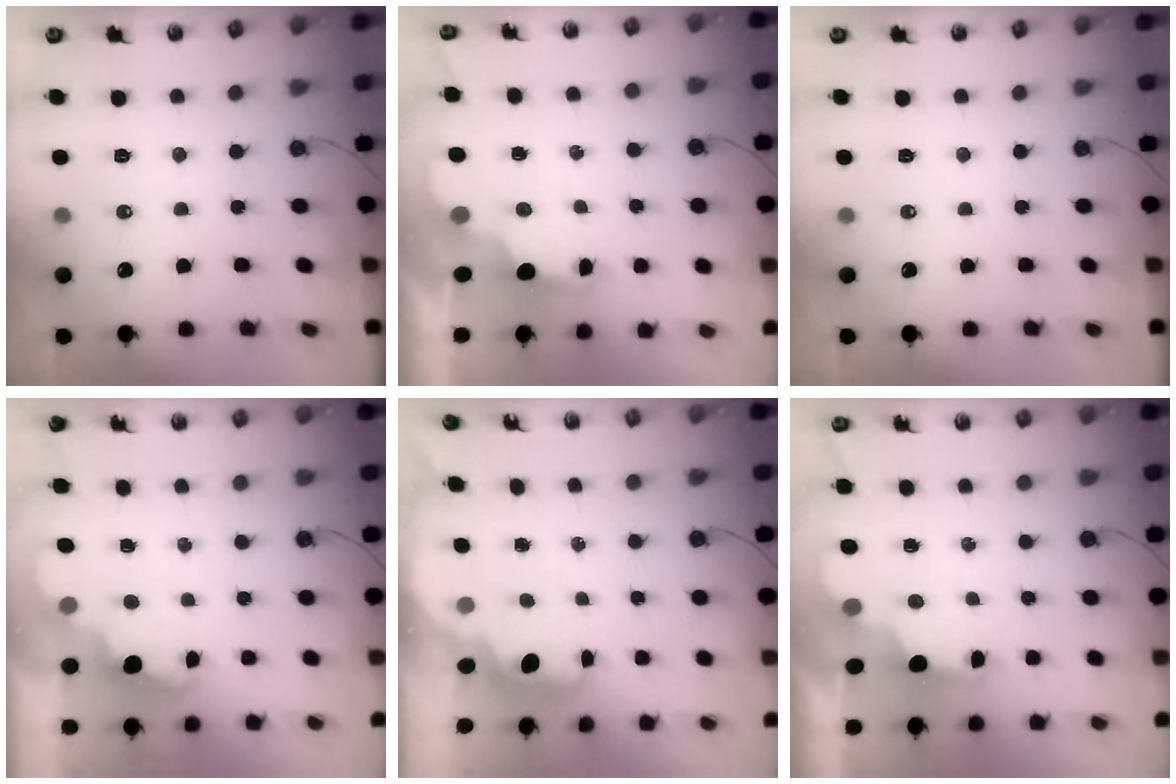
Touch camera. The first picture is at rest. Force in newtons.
{"total": 2.2, "press": 2.1, "slide": 0.6}
{"total": 0.0}
{"total": 2.5, "press": 2.4, "slide": 0.5}
{"total": 2.5, "press": 2.5, "slide": 0.6}
{"total": 2.2, "press": 2.1, "slide": 0.6}